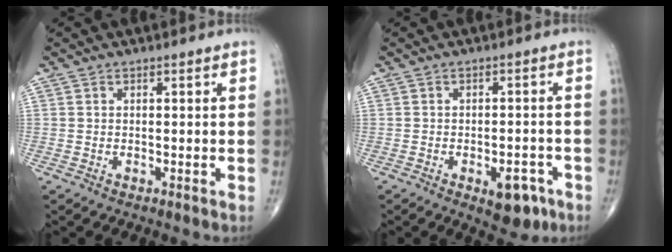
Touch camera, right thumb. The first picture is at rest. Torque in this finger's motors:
{"motor_torque": [2.67, 2.32, 0.30, -0.58, 0.03]}